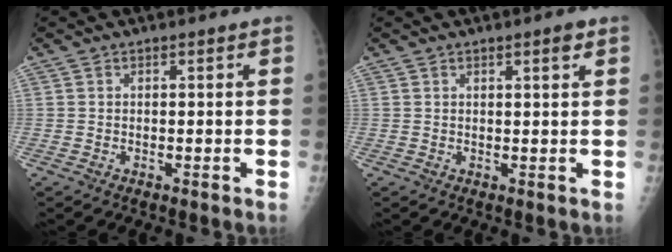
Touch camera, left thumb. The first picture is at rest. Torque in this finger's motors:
{"motor_torque": [-0.02, 0.11, -0.07, -0.10, 0.07]}